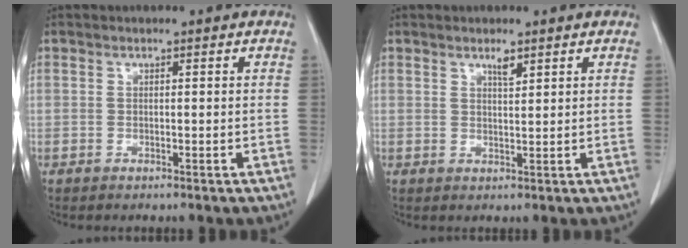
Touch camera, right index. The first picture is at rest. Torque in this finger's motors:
{"motor_torque": [0.03, 0.05, 0.02, 0.00]}